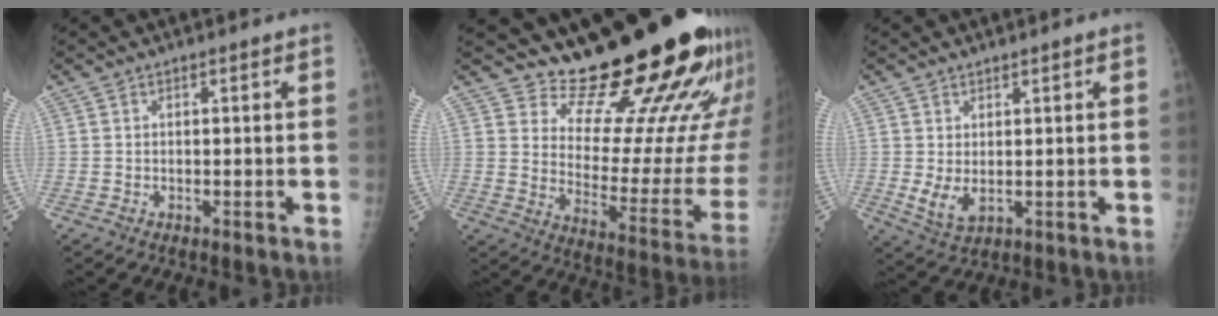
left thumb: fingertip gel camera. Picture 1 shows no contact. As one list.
[{"total": 23.3, "force": [20.0, 5.1, 10.8], "torque": [-0.112, -0.189, 0.270]}, {"total": 4.0, "force": [0.1, 1.9, 3.5], "torque": [-0.065, -0.002, 0.015]}]